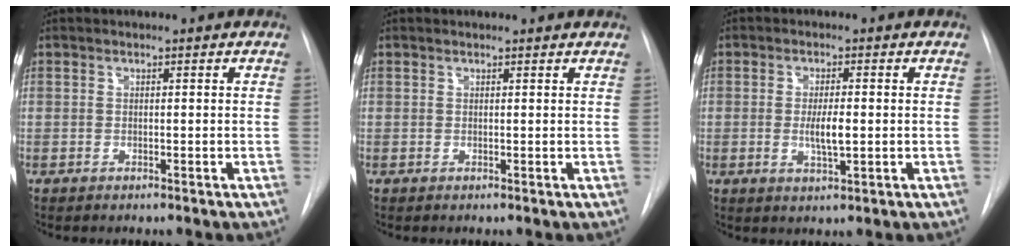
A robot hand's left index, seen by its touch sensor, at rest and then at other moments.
{"total": 1.1, "force": [1.1, 0.1, 0.1], "torque": [-0.009, 0.008, 0.007]}
{"total": 4.0, "force": [-1.4, 0.6, 3.7], "torque": [-0.070, -0.010, -0.019]}